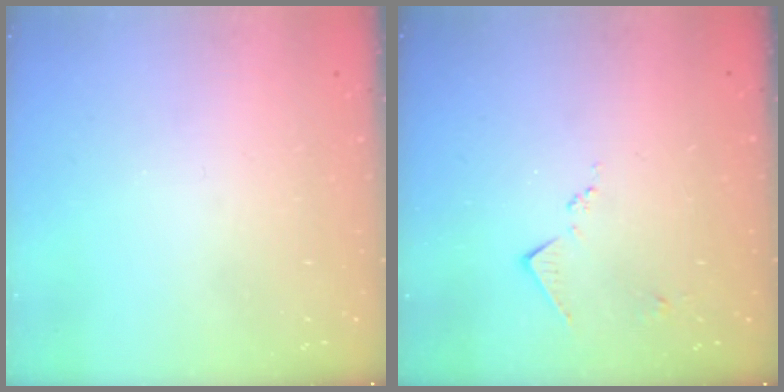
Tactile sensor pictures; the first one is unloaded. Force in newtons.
{"total": 5.7, "press": 5.7, "slide": 0.8}